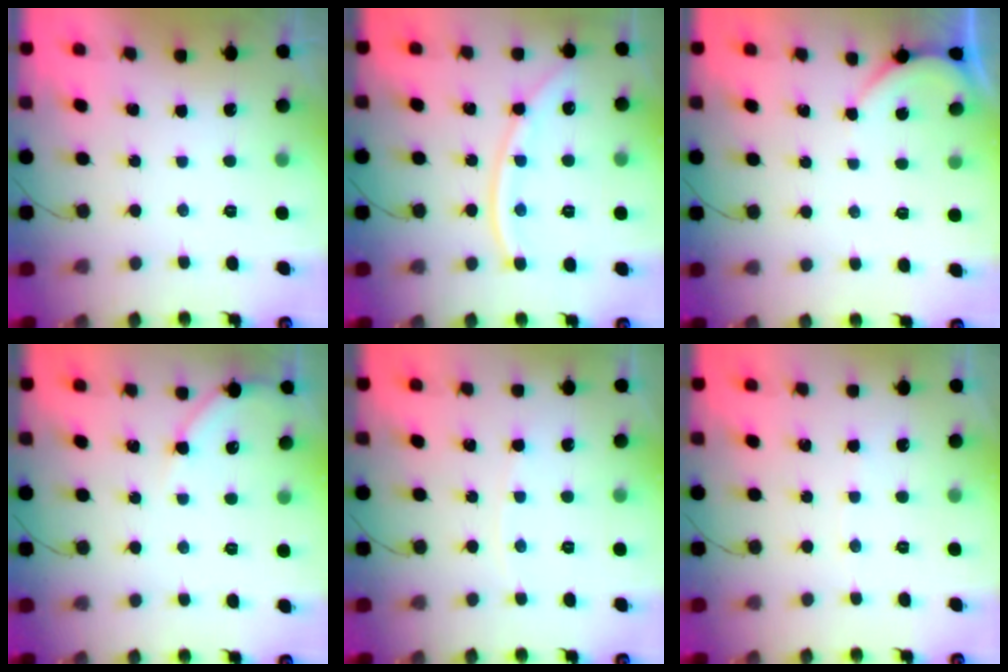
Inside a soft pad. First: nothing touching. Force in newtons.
{"total": 12.8, "press": 12.7, "slide": 1.5}
{"total": 2.9, "press": 2.9, "slide": 0.4}
{"total": 4.6, "press": 4.5, "slide": 0.8}
{"total": 2.0, "press": 2.0, "slide": 0.4}
{"total": 2.6, "press": 2.6, "slide": 0.3}